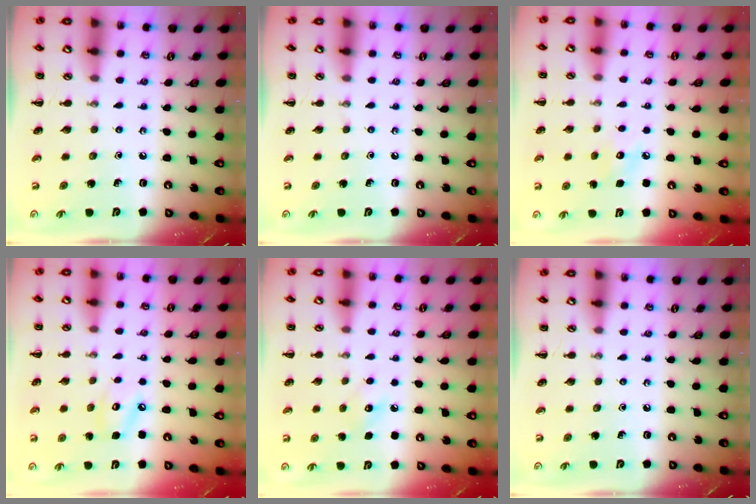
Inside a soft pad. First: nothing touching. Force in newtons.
{"total": 0.0}
{"total": 6.4, "press": 6.1, "slide": 1.8}
{"total": 5.4, "press": 5.3, "slide": 0.8}
{"total": 7.6, "press": 7.4, "slide": 1.7}
{"total": 0.0}